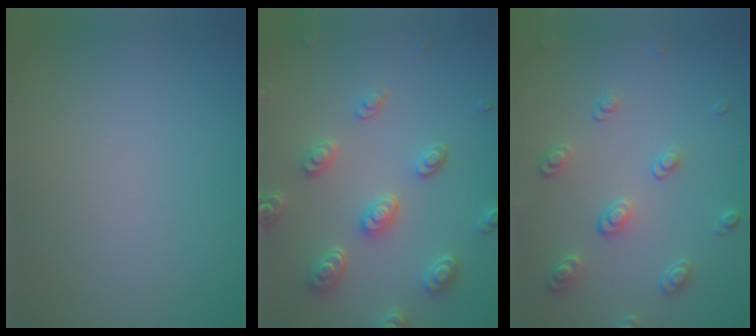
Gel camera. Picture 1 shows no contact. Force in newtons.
{"total": 4.6, "press": 3.8, "slide": 2.7}
{"total": 2.6, "press": 2.5, "slide": 0.8}